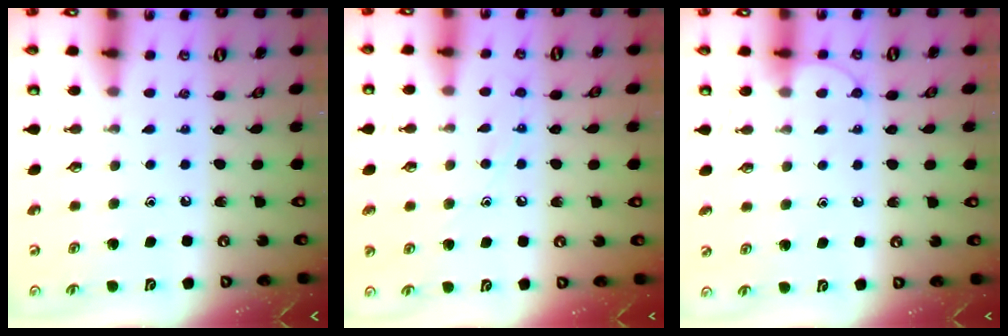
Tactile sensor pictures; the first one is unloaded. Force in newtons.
{"total": 8.5, "press": 8.4, "slide": 0.7}
{"total": 5.8, "press": 5.8, "slide": 0.6}